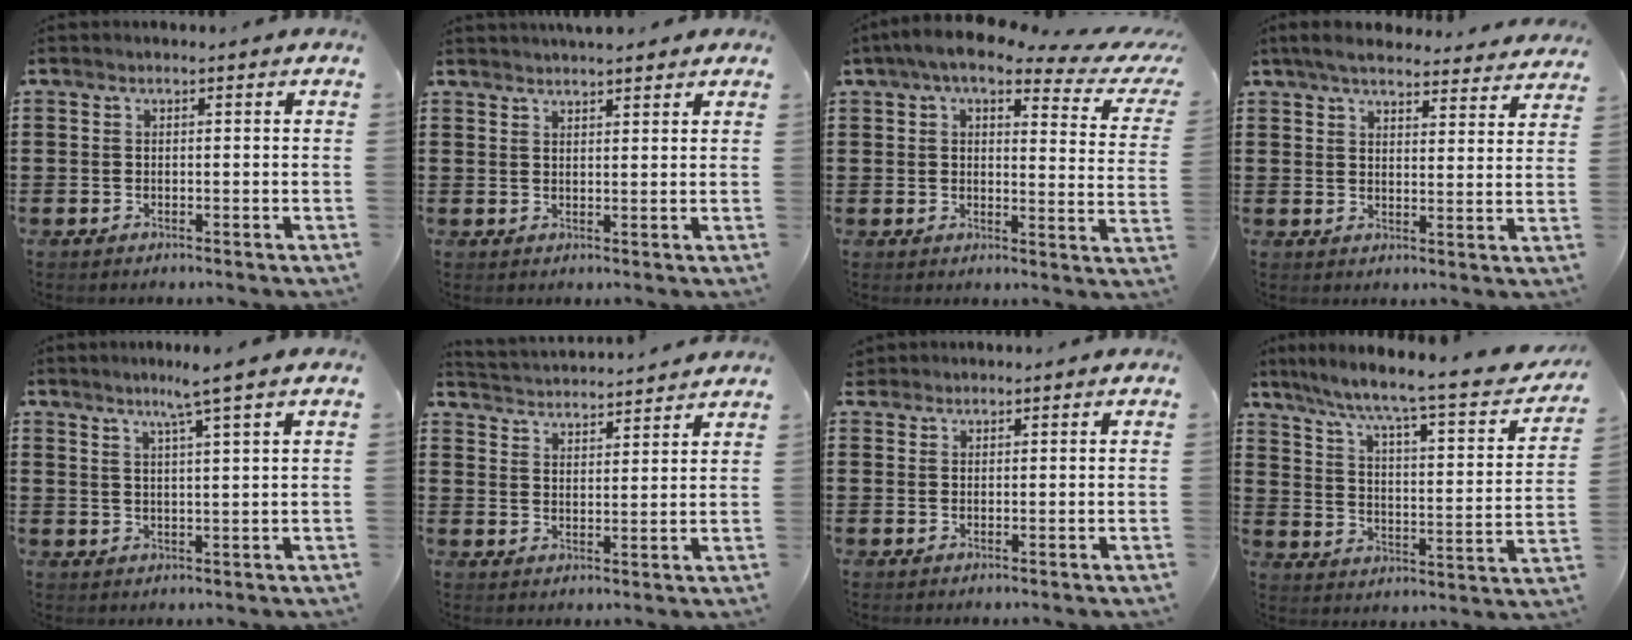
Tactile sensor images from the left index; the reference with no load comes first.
{"total": 2.4, "force": [2.4, 0.0, 0.5], "torque": [-0.014, -0.001, 0.045]}
{"total": 5.9, "force": [4.2, 1.1, 4.1], "torque": [-0.089, -0.016, 0.067]}
{"total": 4.8, "force": [4.5, 0.7, 1.7], "torque": [-0.051, -0.017, 0.079]}
{"total": 4.7, "force": [3.3, -1.0, 3.2], "torque": [-0.067, -0.006, 0.054]}
{"total": 3.1, "force": [3.1, -0.3, -0.6], "torque": [-0.006, -0.022, 0.050]}
{"total": 1.3, "force": [1.1, 0.6, 0.1], "torque": [-0.005, 0.004, 0.023]}
{"total": 6.6, "force": [4.8, 0.1, 4.5], "torque": [-0.107, -0.040, 0.069]}